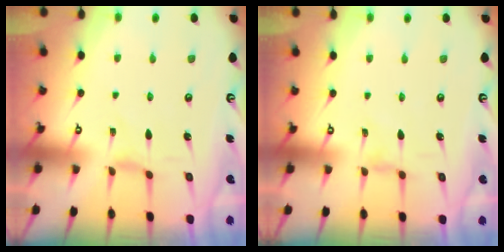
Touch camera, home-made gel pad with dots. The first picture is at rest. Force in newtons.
{"total": 0.8, "press": 0.8, "slide": 0.3}